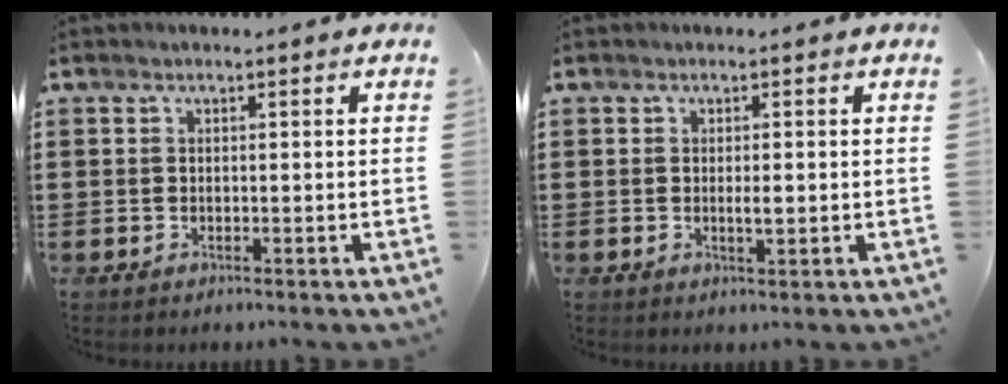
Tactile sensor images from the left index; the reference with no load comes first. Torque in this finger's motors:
{"motor_torque": [0.43, 0.01, 0.04, 0.03]}